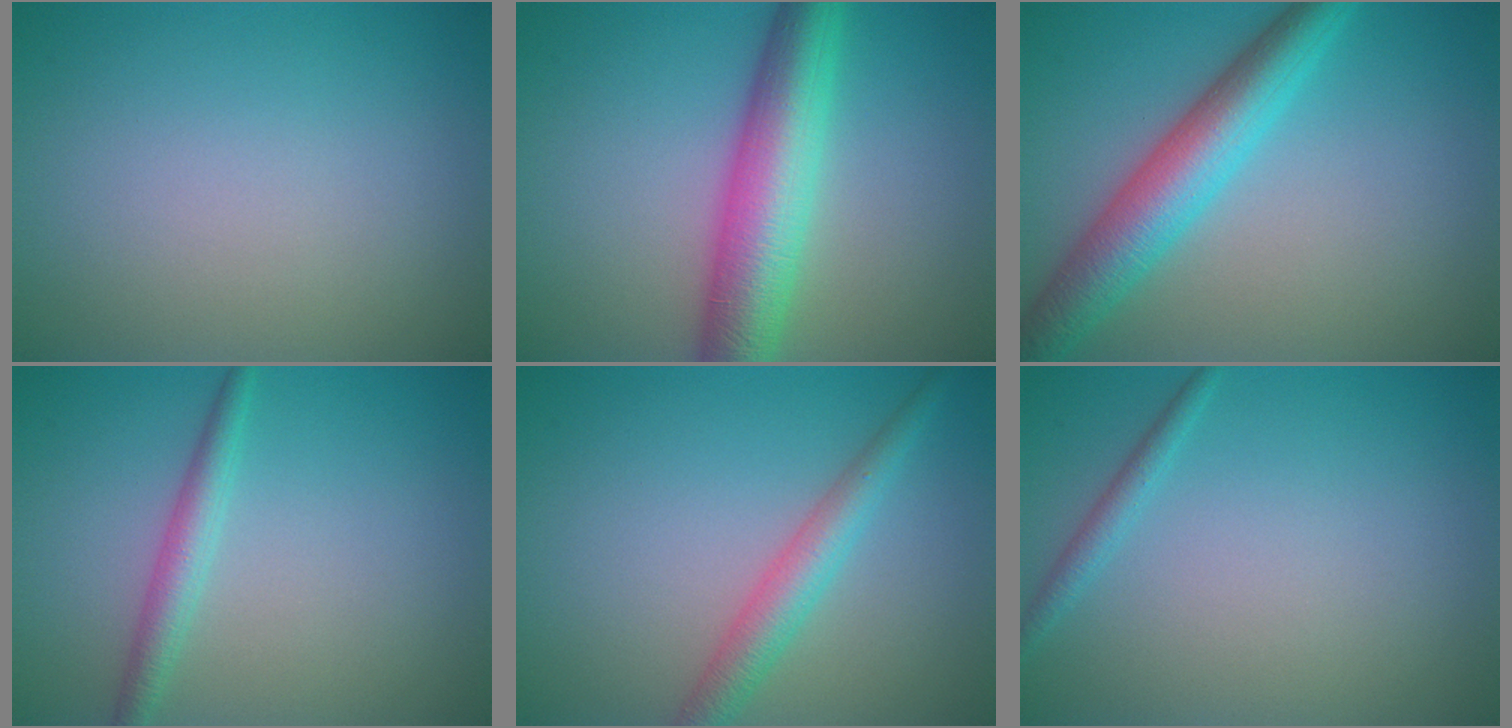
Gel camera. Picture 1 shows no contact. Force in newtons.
{"total": 7.6, "press": 7.6, "slide": 0.1}
{"total": 6.2, "press": 6.2, "slide": 0.0}
{"total": 2.3, "press": 2.3, "slide": 0.0}
{"total": 3.2, "press": 3.2, "slide": 0.1}
{"total": 1.2, "press": 1.2, "slide": 0.0}